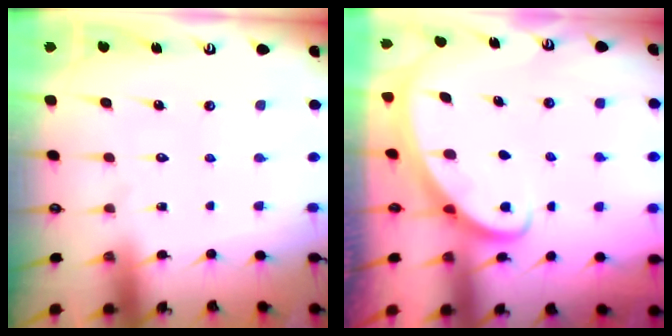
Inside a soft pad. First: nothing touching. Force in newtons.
{"total": 2.7, "press": 2.6, "slide": 0.2}